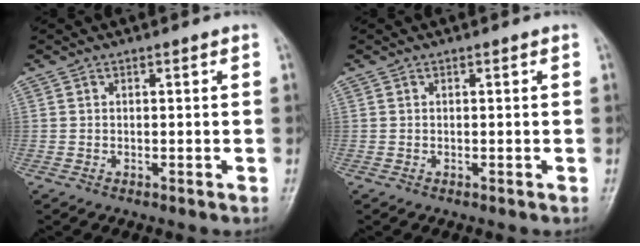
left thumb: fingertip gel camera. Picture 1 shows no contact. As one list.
[{"total": 0.0}]